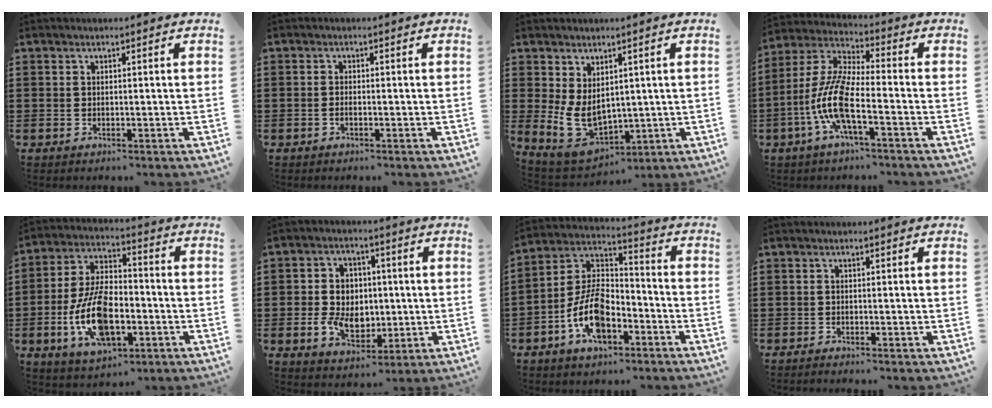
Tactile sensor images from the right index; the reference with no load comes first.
{"total": 0.7, "force": [-0.4, 0.2, 0.6], "torque": [-0.011, -0.004, -0.006]}
{"total": 7.3, "force": [0.5, 5.2, 5.1], "torque": [-0.134, -0.002, 0.013]}
{"total": 10.0, "force": [-3.8, 2.3, 8.9], "torque": [-0.218, -0.015, -0.080]}
{"total": 12.5, "force": [-3.8, 6.3, 10.1], "torque": [-0.224, 0.003, -0.071]}
{"total": 7.6, "force": [-0.6, 6.0, 4.6], "torque": [-0.095, 0.014, -0.012]}
{"total": 10.3, "force": [-4.9, 5.3, 7.2], "torque": [-0.168, 0.006, -0.096]}
{"total": 0.8, "force": [-0.7, -0.1, 0.1], "torque": [-0.005, -0.005, -0.014]}